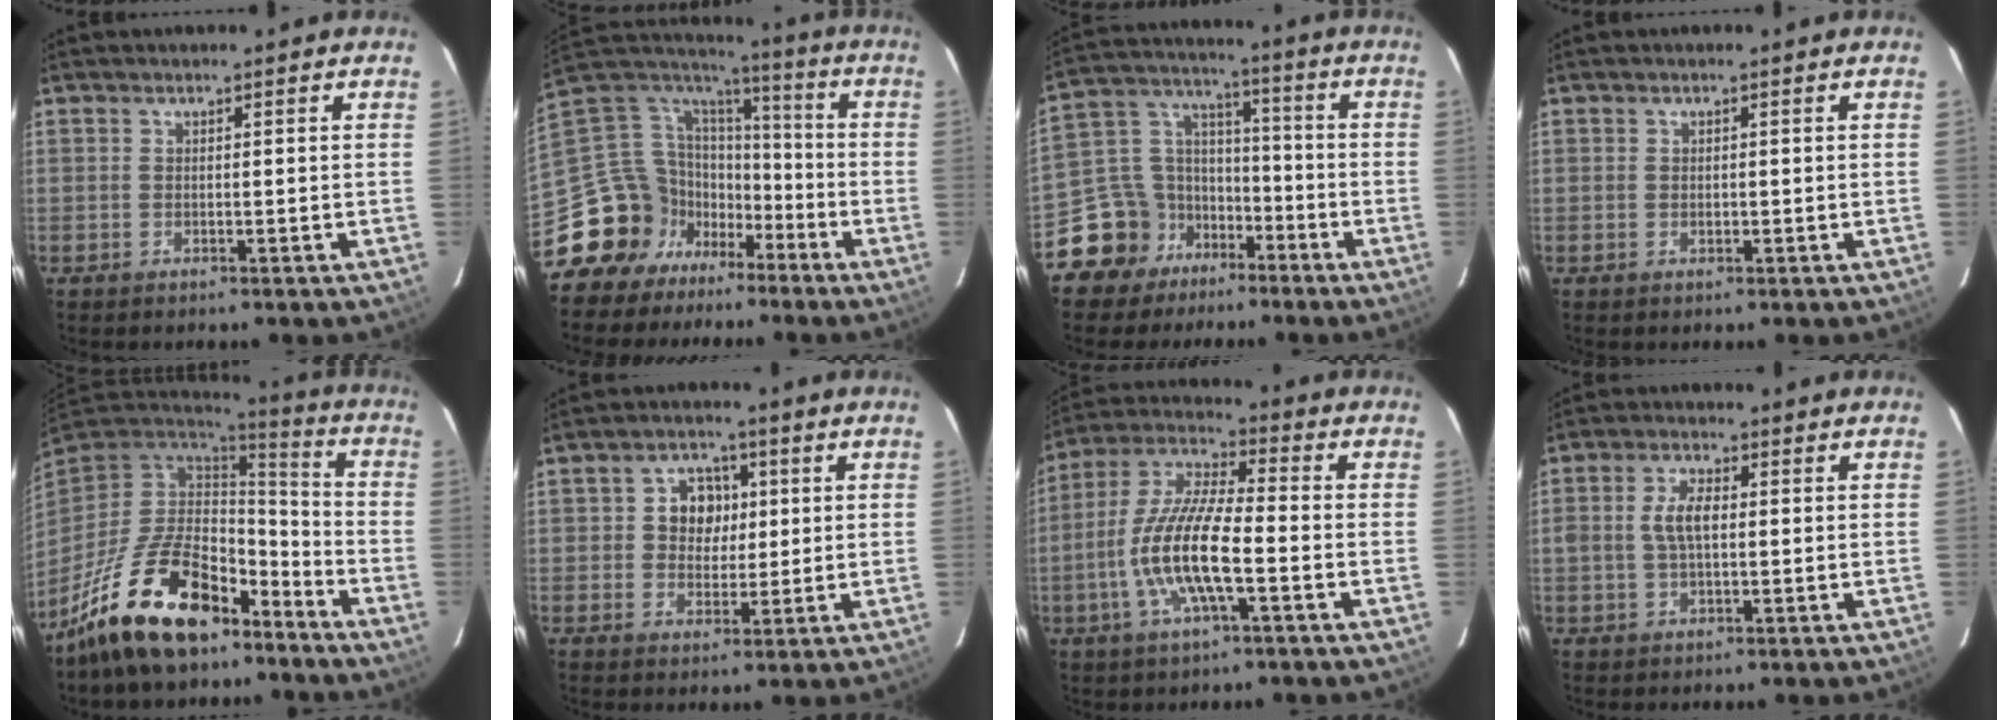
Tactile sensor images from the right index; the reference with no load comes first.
{"total": 16.5, "force": [-10.7, 12.1, 3.5], "torque": [-0.093, 0.049, -0.194]}
{"total": 12.3, "force": [-8.4, 8.7, 2.1], "torque": [-0.063, 0.062, -0.144]}
{"total": 0.8, "force": [0.0, 0.7, 0.4], "torque": [-0.007, 0.000, 0.000]}
{"total": 20.3, "force": [-13.1, 9.8, 12.0], "torque": [-0.241, 0.003, -0.212]}
{"total": 6.4, "force": [0.9, 5.6, 3.0], "torque": [-0.051, 0.016, 0.016]}
{"total": 14.2, "force": [-4.0, 3.4, 13.2], "torque": [-0.271, -0.004, -0.081]}
{"total": 5.1, "force": [0.3, 2.5, 4.5], "torque": [-0.087, 0.008, 0.008]}